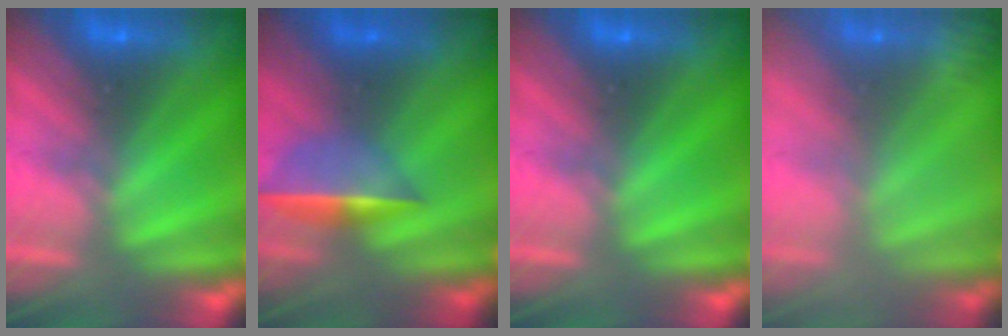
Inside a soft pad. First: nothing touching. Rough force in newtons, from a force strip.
{"total": 1.6}
{"total": 0.0}
{"total": 2.4}